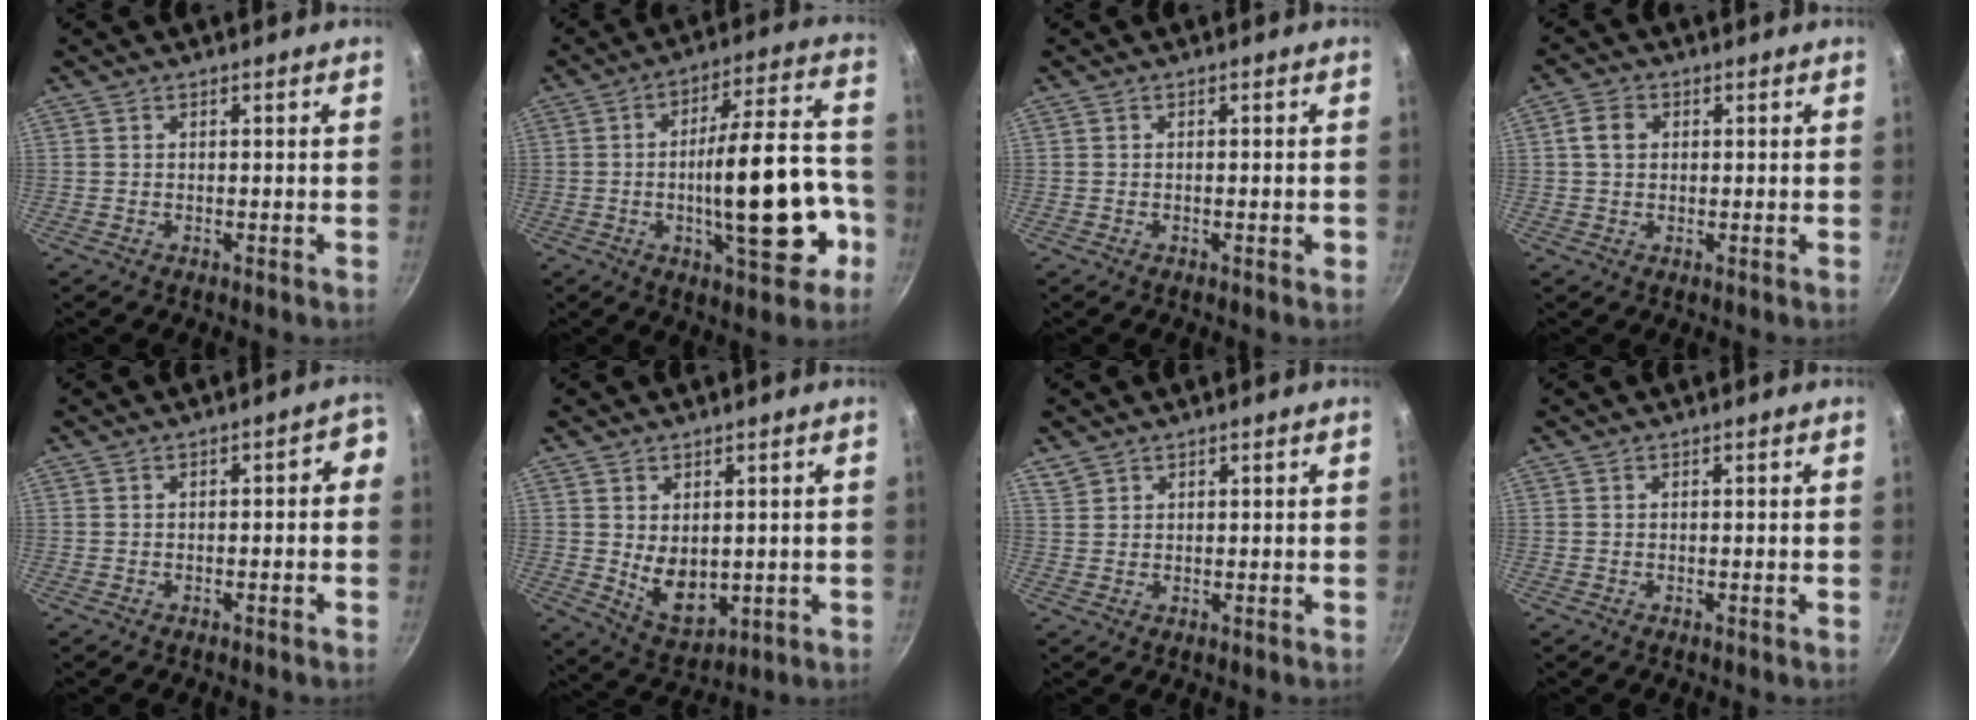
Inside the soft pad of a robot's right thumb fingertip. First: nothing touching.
{"total": 19.6, "force": [-5.6, 6.8, 17.5], "torque": [-0.225, 0.048, -0.077]}
{"total": 1.4, "force": [-0.5, 0.3, 1.3], "torque": [-0.019, 0.002, -0.008]}
{"total": 3.8, "force": [0.7, 3.1, 2.2], "torque": [-0.030, 0.008, 0.009]}
{"total": 3.1, "force": [-0.9, 1.7, 2.5], "torque": [-0.012, 0.033, -0.006]}
{"total": 7.6, "force": [0.7, 5.1, 5.6], "torque": [-0.071, -0.022, 0.033]}
{"total": 2.3, "force": [1.7, 1.4, 0.4], "torque": [-0.001, 0.003, 0.036]}
{"total": 0.0}